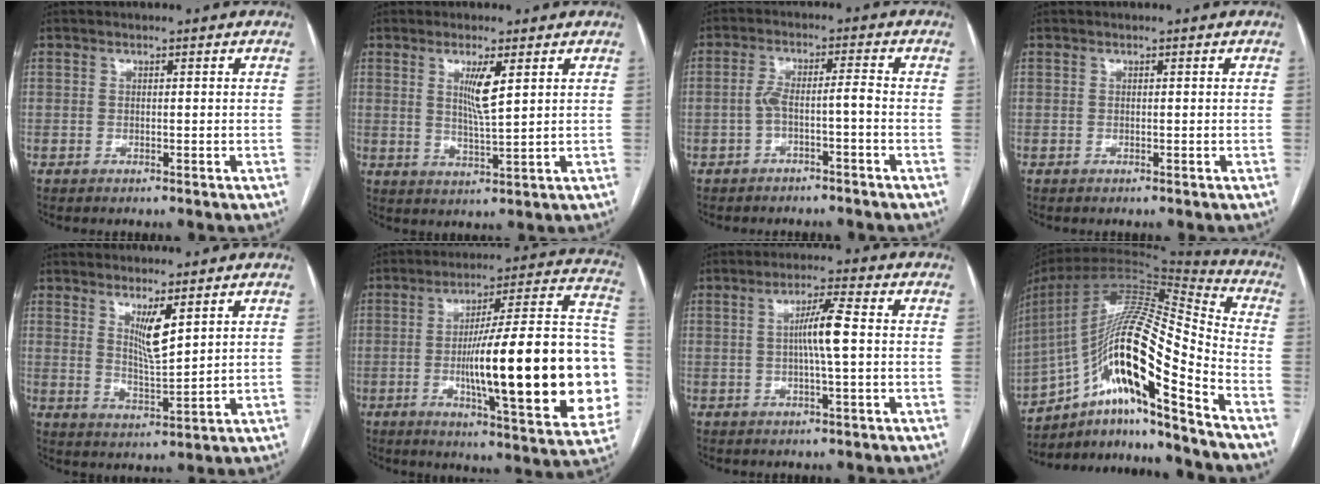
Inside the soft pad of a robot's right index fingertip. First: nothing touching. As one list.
[{"total": 5.0, "force": [1.9, 0.1, 4.6], "torque": [-0.087, -0.012, 0.036]}, {"total": 4.0, "force": [-1.9, -0.1, 3.6], "torque": [-0.072, 0.024, -0.030]}, {"total": 0.0}, {"total": 5.3, "force": [2.7, 0.5, 4.5], "torque": [-0.083, -0.016, 0.054]}, {"total": 28.3, "force": [-4.2, 3.8, 27.8], "torque": [-0.323, 0.018, -0.060]}, {"total": 5.5, "force": [0.1, -0.3, 5.5], "torque": [-0.100, 0.005, 0.001]}, {"total": 22.7, "force": [-11.8, 2.1, 19.3], "torque": [-0.355, 0.010, -0.205]}]